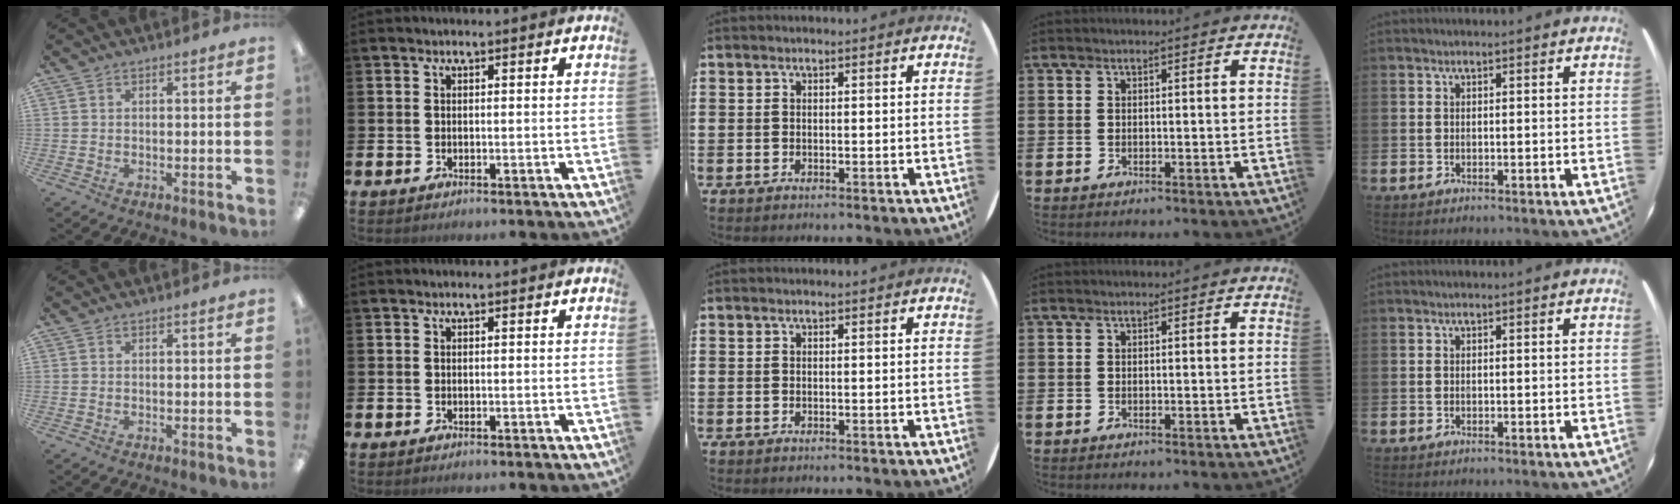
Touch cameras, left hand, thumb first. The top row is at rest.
{}